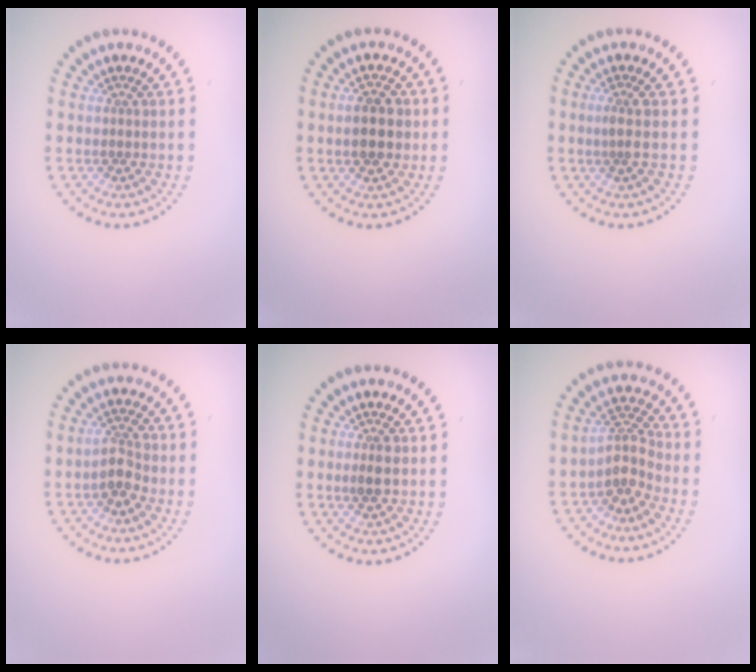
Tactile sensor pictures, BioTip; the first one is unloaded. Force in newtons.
{"total": 4.2, "press": 4.2, "slide": 0.1}
{"total": 1.6, "press": 1.2, "slide": 1.0}
{"total": 2.4, "press": 2.3, "slide": 0.6}
{"total": 1.6, "press": 1.5, "slide": 0.3}
{"total": 2.9, "press": 2.3, "slide": 1.8}